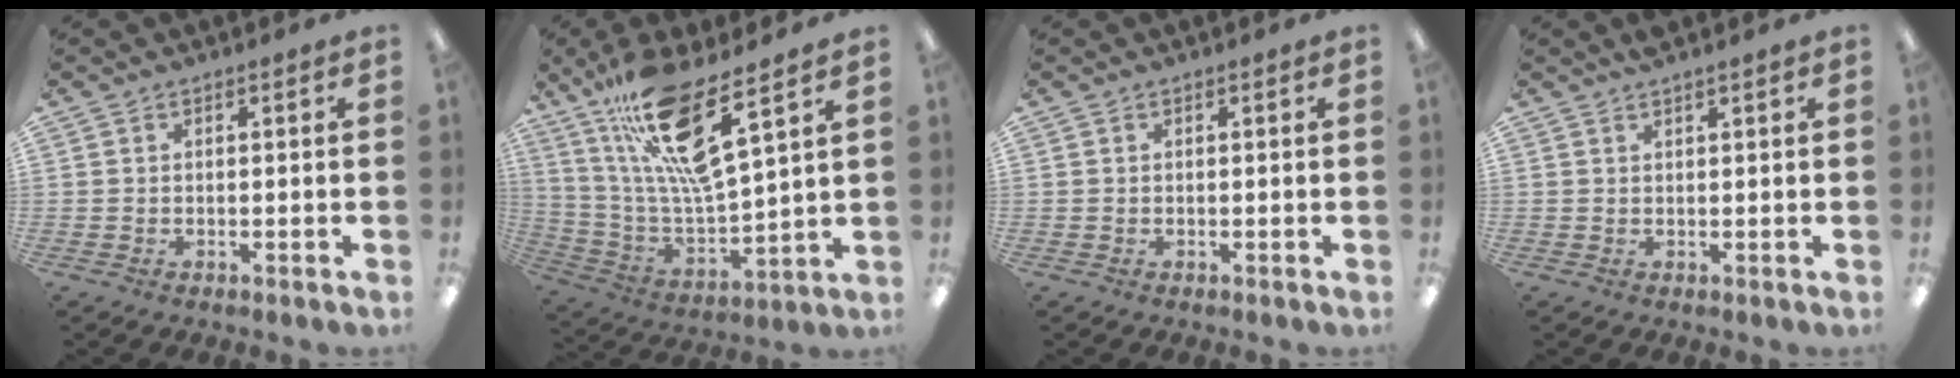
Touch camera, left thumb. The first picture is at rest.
{"total": 19.8, "force": [12.7, 4.5, 14.5], "torque": [-0.275, -0.067, 0.210]}
{"total": 0.0}
{"total": 1.5, "force": [1.3, 0.1, 0.7], "torque": [-0.015, 0.000, 0.023]}